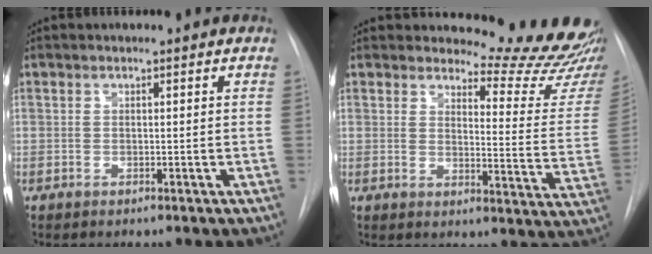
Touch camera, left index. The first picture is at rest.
{"total": 15.2, "force": [14.9, 0.7, 2.4], "torque": [-0.014, -0.129, 0.154]}